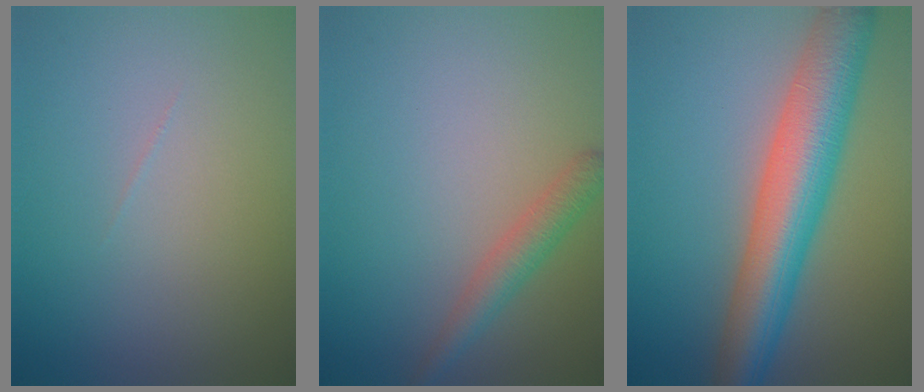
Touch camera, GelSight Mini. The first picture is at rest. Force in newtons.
{"total": 2.5, "press": 2.5, "slide": 0.1}
{"total": 9.3, "press": 9.3, "slide": 0.3}